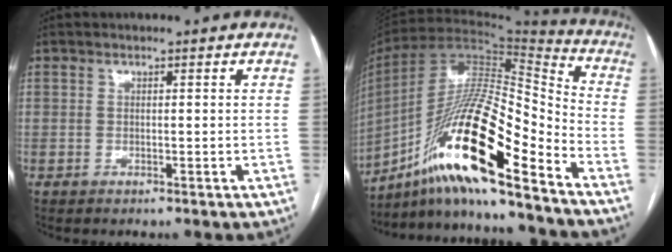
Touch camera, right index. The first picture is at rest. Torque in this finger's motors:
{"motor_torque": [1.23, -0.89, 0.58, 0.05]}